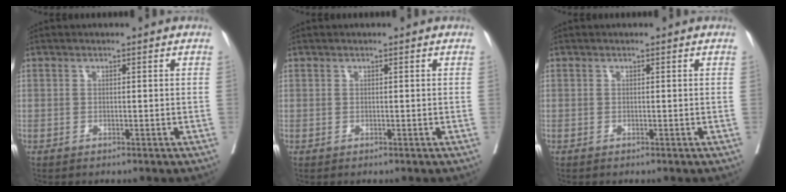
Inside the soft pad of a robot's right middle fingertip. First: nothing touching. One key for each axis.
{"total": 0.0}
{"total": 0.0}